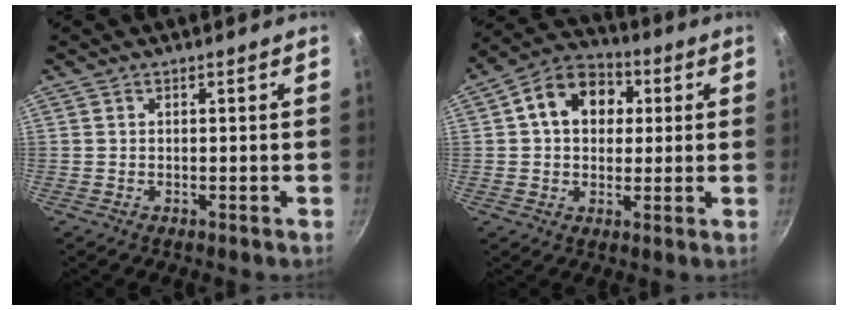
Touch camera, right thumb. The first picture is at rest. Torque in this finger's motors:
{"motor_torque": [0.46, 2.52, 0.98, 0.08, 0.06]}